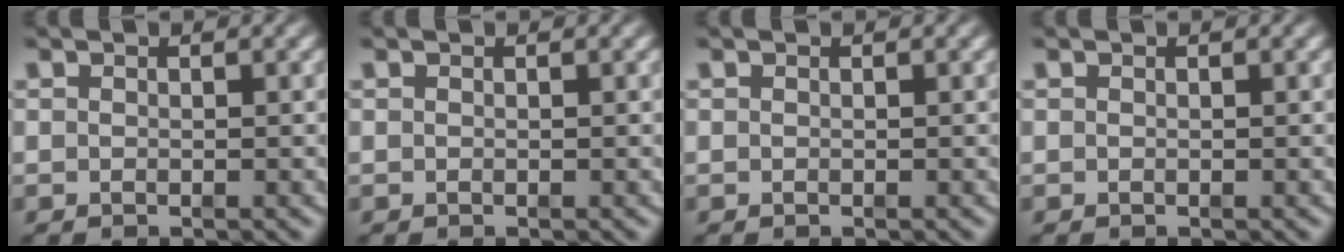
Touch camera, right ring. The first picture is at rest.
{"total": 0.0}
{"total": 0.0}
{"total": 0.0}